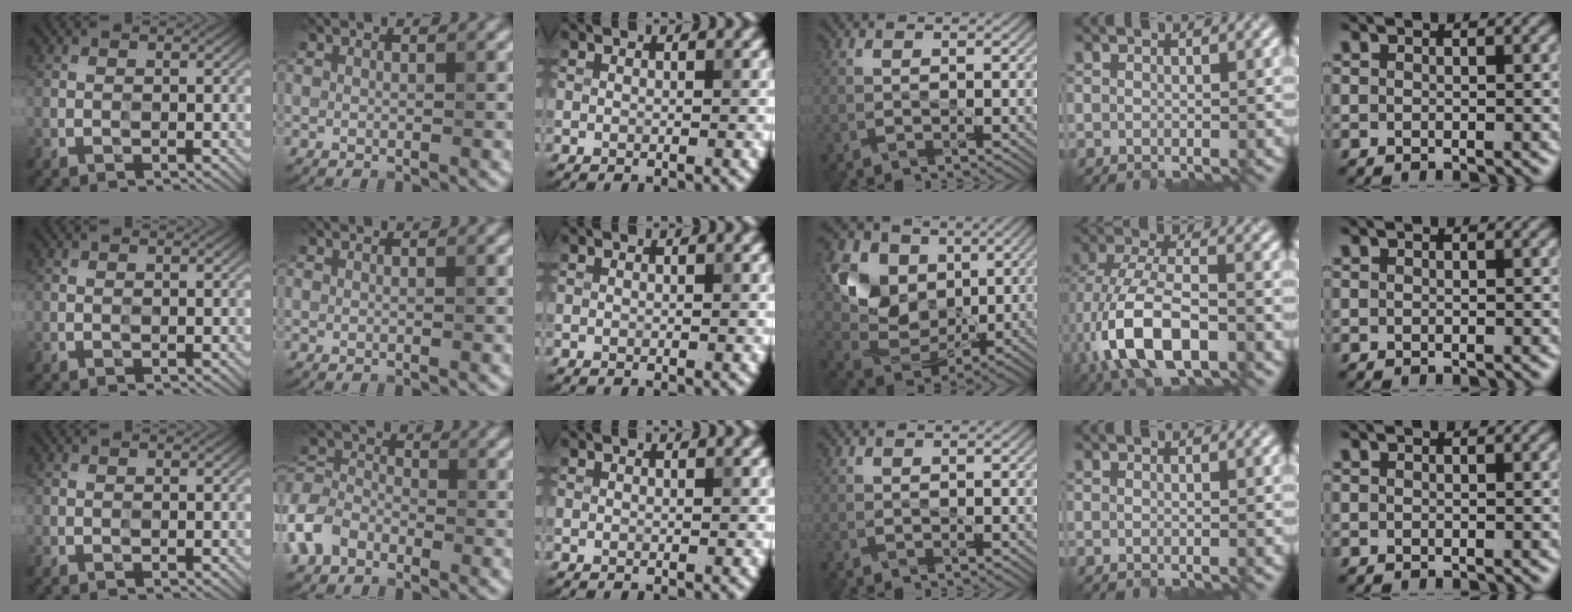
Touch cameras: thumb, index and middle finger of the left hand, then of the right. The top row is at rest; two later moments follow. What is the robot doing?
{"motion": "close", "object": "pencil case"}